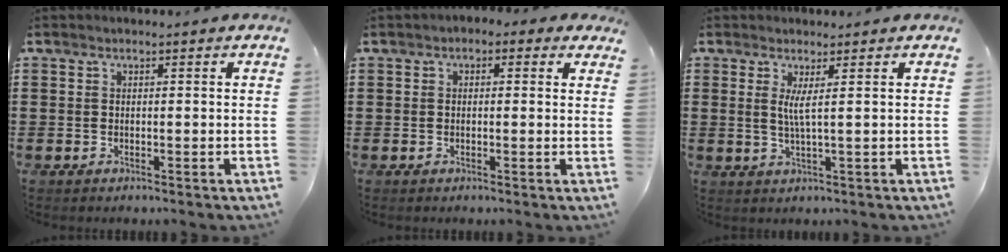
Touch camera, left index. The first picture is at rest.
{"total": 1.2, "force": [0.0, 0.9, 0.8], "torque": [-0.017, 0.007, -0.004]}
{"total": 2.8, "force": [0.9, -0.5, 2.7], "torque": [-0.055, -0.008, 0.014]}